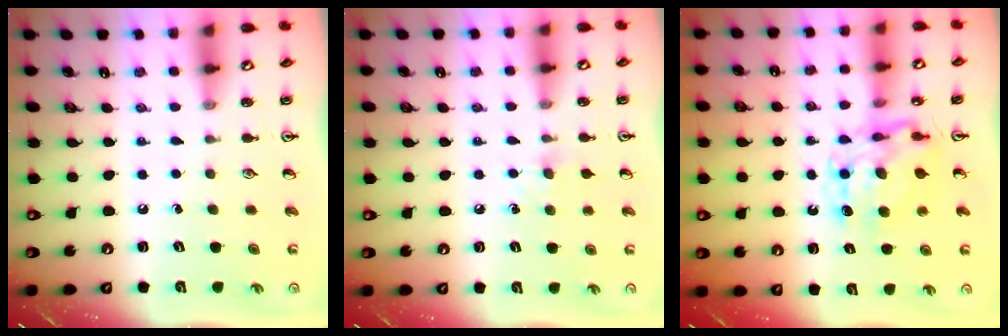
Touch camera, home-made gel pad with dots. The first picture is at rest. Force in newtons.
{"total": 4.4, "press": 4.3, "slide": 0.7}
{"total": 8.0, "press": 8.0, "slide": 0.7}